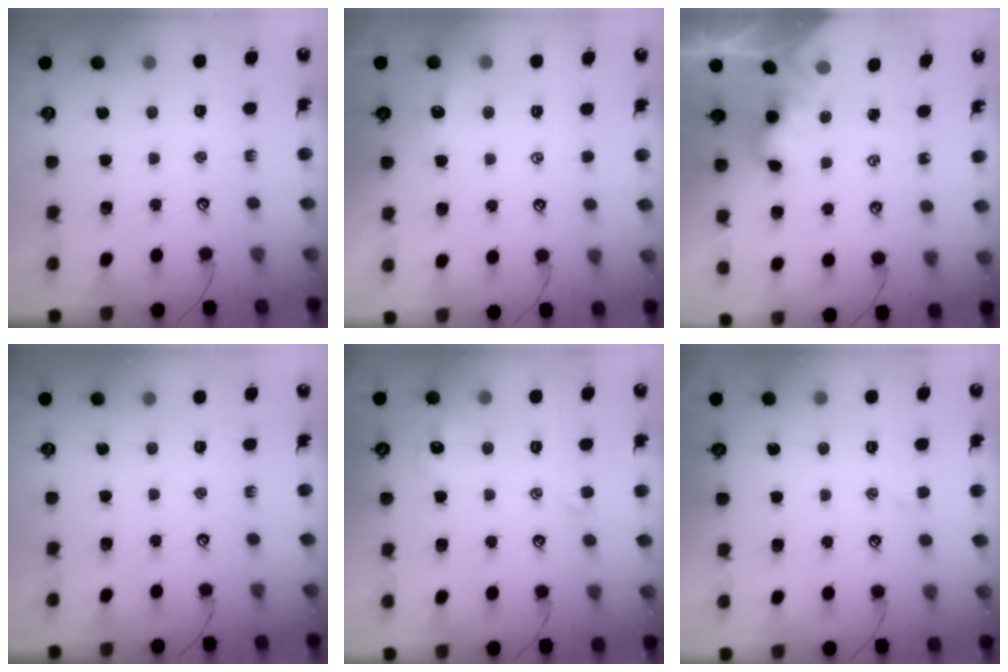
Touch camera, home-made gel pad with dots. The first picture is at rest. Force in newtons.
{"total": 3.0, "press": 2.9, "slide": 0.3}
{"total": 3.7, "press": 3.7, "slide": 0.3}
{"total": 0.0}
{"total": 1.0, "press": 0.8, "slide": 0.6}
{"total": 0.6, "press": 0.1, "slide": 0.5}